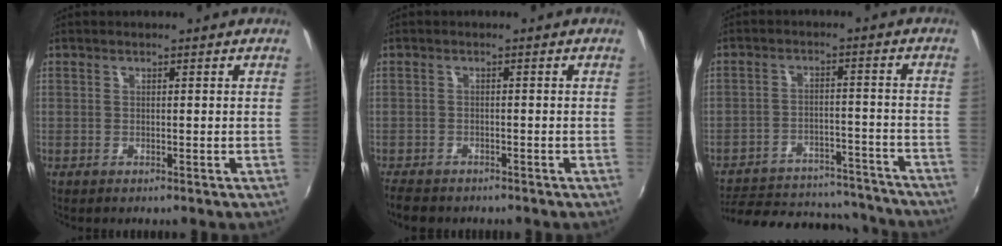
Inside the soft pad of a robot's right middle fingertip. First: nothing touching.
{"total": 4.9, "force": [-4.3, 1.9, 1.6], "torque": [-0.051, -0.017, -0.075]}
{"total": 22.4, "force": [-19.2, 8.5, 7.8], "torque": [-0.164, 0.027, -0.235]}